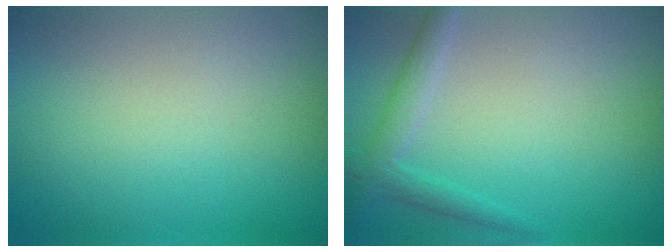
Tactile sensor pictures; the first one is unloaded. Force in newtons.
{"total": 2.4, "press": 2.4, "slide": 0.2}